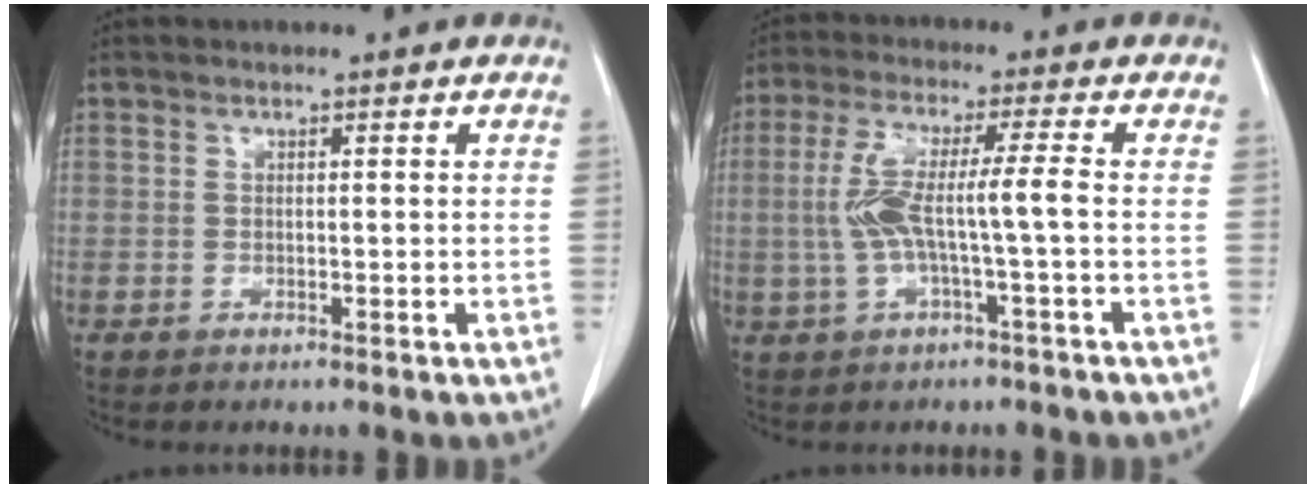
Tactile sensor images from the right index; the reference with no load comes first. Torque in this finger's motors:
{"motor_torque": [0.93, -0.31, 0.50, 0.18]}